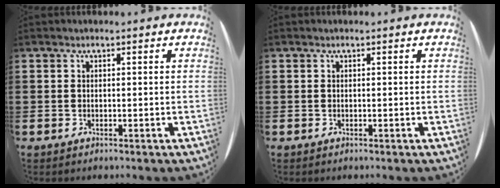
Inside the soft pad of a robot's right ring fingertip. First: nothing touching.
{"total": 0.0}